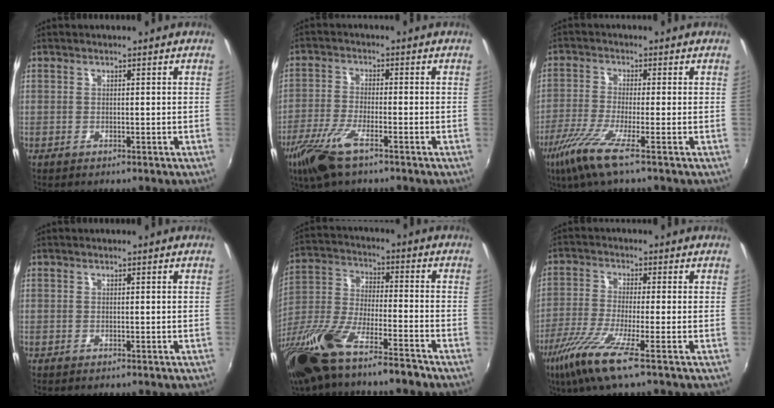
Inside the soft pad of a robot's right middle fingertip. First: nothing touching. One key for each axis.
{"total": 9.0, "fx": -5.7, "fy": 2.3, "fz": 6.6, "tx": -0.155, "ty": -0.019, "tz": -0.115}
{"total": 7.9, "fx": -4.8, "fy": -0.1, "fz": 6.3, "tx": -0.151, "ty": -0.021, "tz": -0.096}
{"total": 0.0}
{"total": 19.5, "fx": -14.2, "fy": 3.7, "fz": 12.9, "tx": -0.276, "ty": -0.047, "tz": -0.266}
{"total": 9.8, "fx": -5.7, "fy": 0.2, "fz": 7.9, "tx": -0.183, "ty": -0.027, "tz": -0.113}